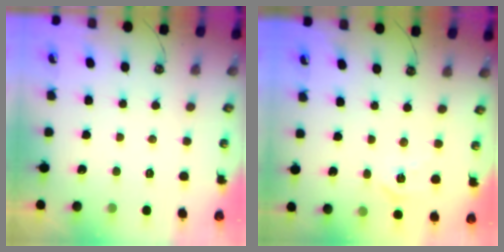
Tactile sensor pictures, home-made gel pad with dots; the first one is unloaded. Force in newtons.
{"total": 6.5, "press": 6.4, "slide": 0.7}